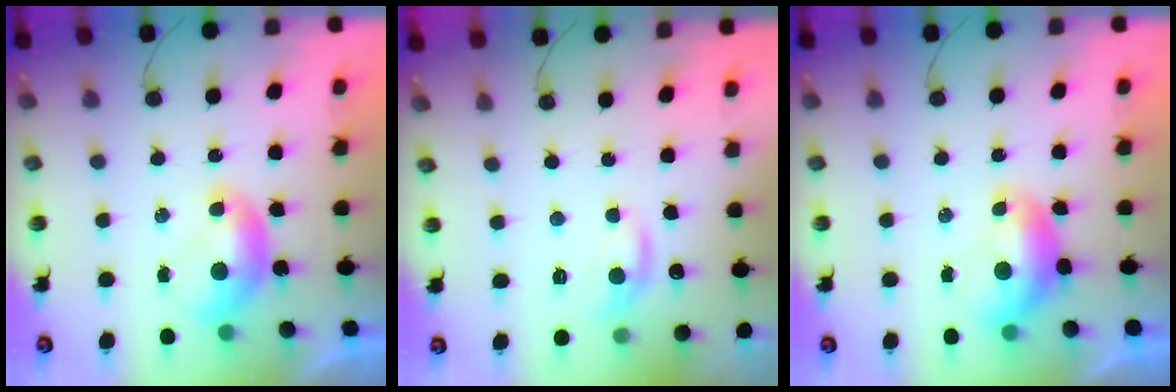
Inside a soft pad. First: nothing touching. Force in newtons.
{"total": 1.6, "press": 1.4, "slide": 0.8}
{"total": 1.0, "press": 0.7, "slide": 0.7}